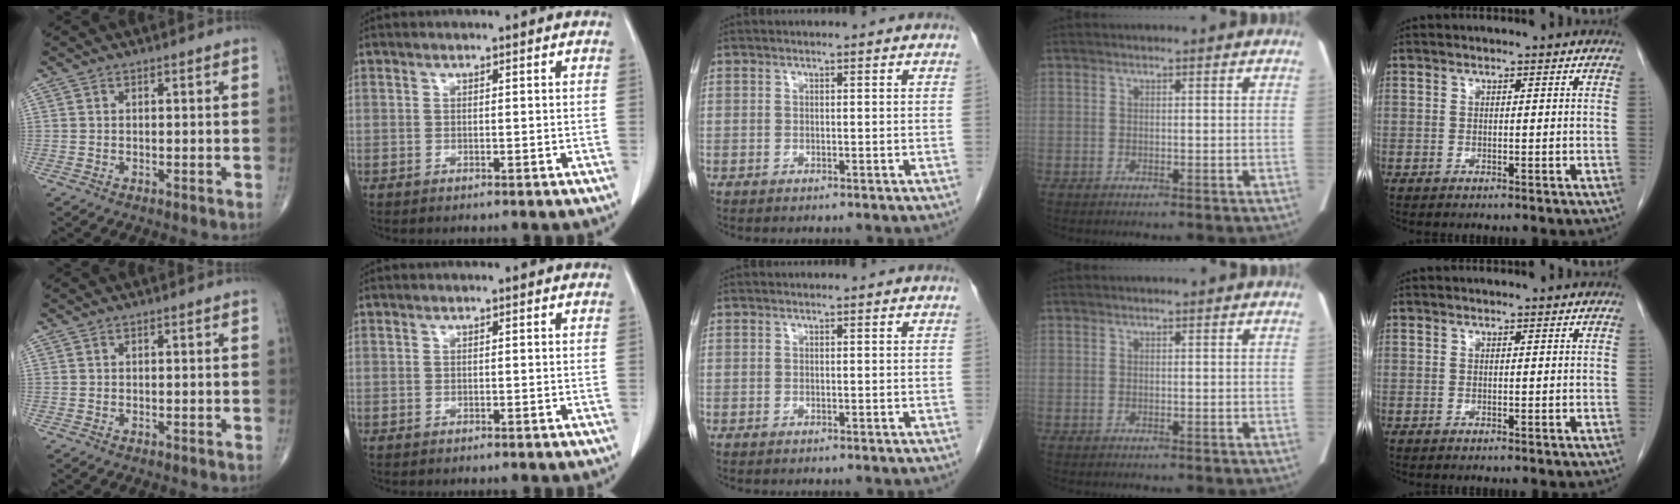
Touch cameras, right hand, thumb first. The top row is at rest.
{}